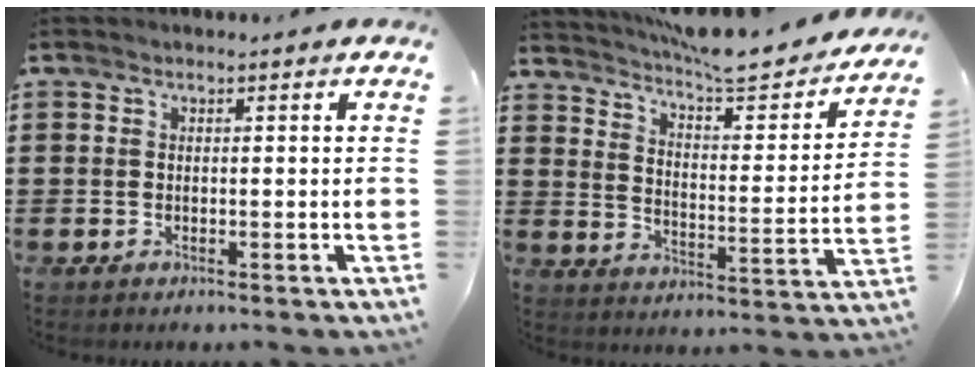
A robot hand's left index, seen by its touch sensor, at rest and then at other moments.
{"total": 7.1, "force": [6.7, 0.3, 2.1], "torque": [-0.066, -0.050, 0.113]}